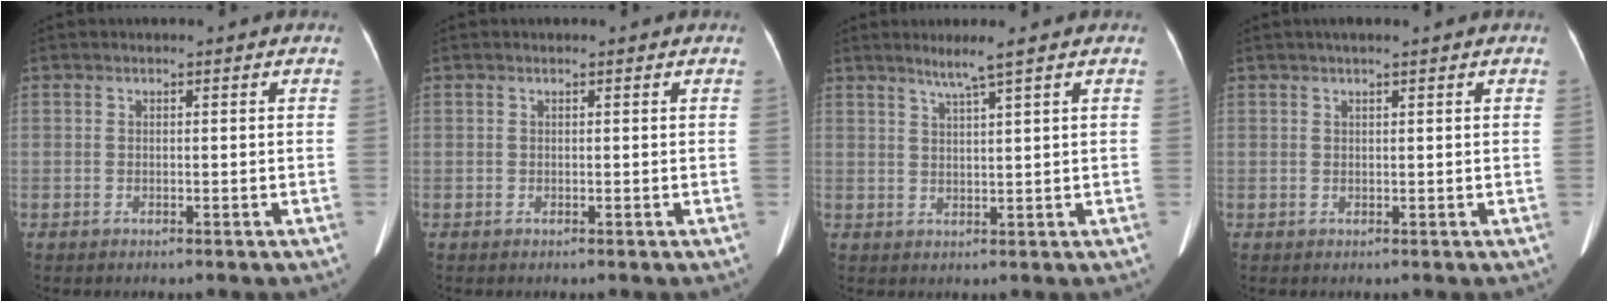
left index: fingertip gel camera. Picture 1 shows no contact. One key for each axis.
{"total": 0.0}
{"total": 3.3, "fx": 2.3, "fy": -1.0, "fz": 2.1, "tx": -0.046, "ty": -0.004, "tz": 0.048}
{"total": 2.0, "fx": 1.5, "fy": -0.1, "fz": 1.3, "tx": -0.018, "ty": 0.014, "tz": 0.024}